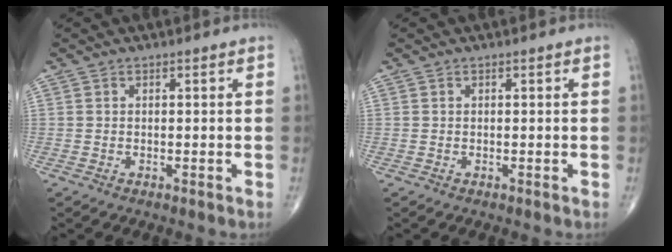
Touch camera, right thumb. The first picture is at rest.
{"total": 0.0}